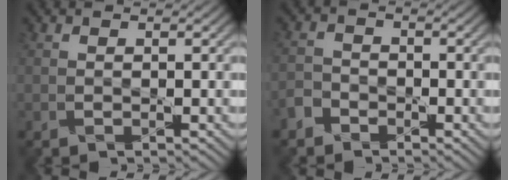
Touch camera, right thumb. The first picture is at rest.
{"total": 2.7, "force": [-2.1, 1.6, 0.3], "torque": [-0.012, 0.003, -0.053]}